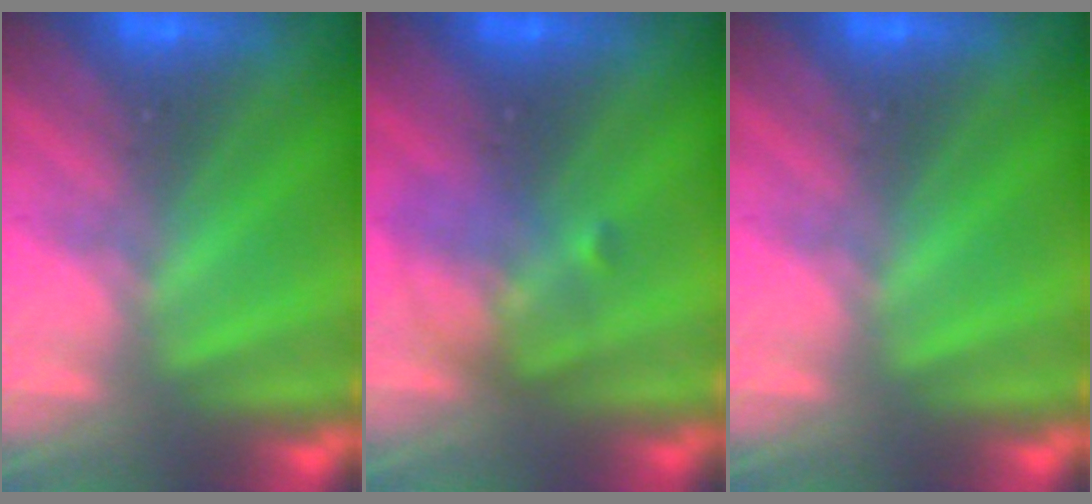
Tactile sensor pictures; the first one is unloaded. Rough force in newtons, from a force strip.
{"total": 2.4}
{"total": 0.0}